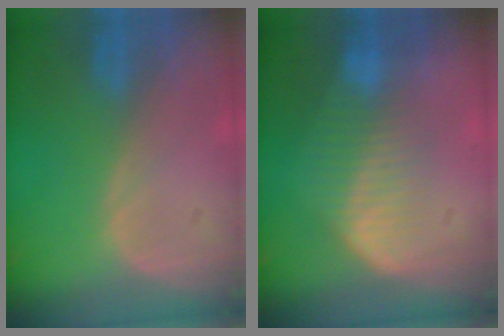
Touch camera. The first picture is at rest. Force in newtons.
{"total": 7.1, "press": 6.5, "slide": 2.8}